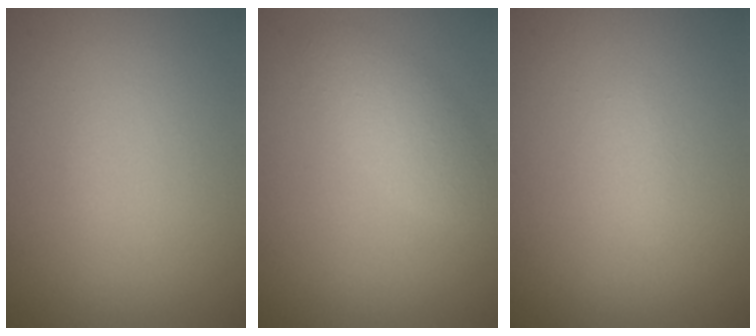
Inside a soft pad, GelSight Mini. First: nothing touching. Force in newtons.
{"total": 2.8, "press": 2.8, "slide": 0.1}
{"total": 0.6, "press": 0.6, "slide": 0.0}